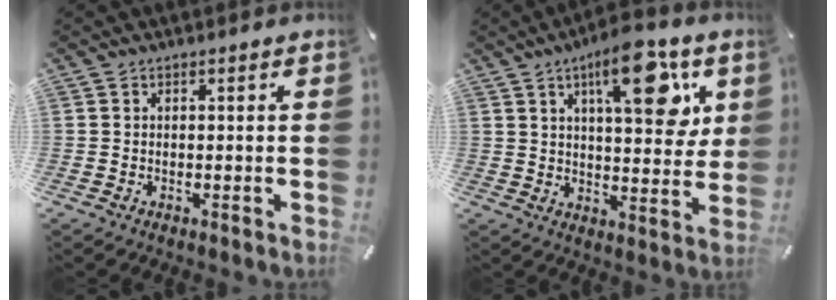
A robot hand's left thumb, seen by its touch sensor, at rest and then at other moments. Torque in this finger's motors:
{"motor_torque": [2.14, 2.87, 1.42, -1.35, 0.55]}